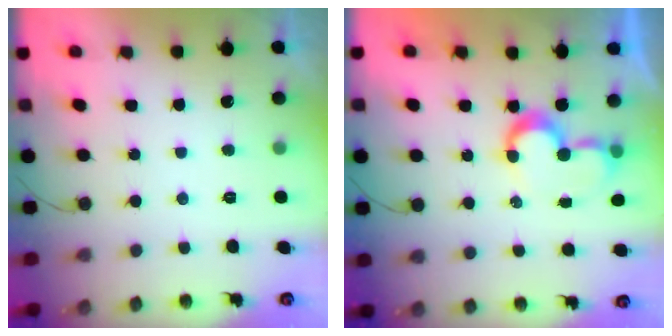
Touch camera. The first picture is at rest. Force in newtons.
{"total": 7.9, "press": 7.9, "slide": 0.2}